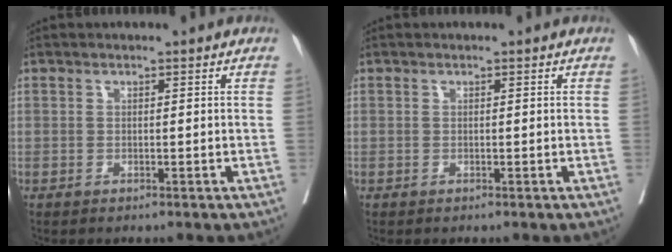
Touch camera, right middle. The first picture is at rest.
{"total": 0.0}